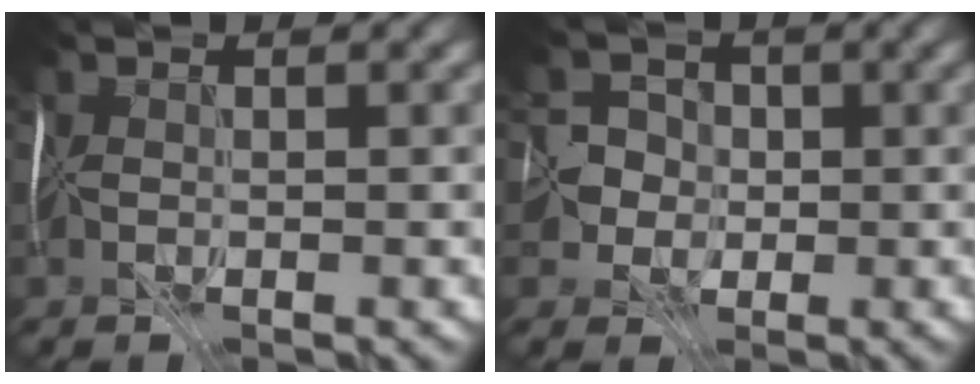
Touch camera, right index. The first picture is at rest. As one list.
[{"total": 3.5, "force": [-0.9, 3.4, 0.1], "torque": [0.032, 0.010, -0.032]}]